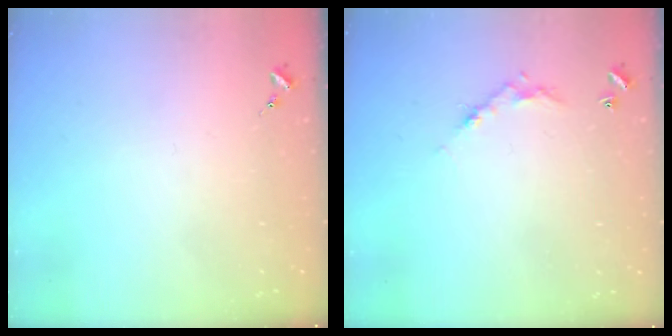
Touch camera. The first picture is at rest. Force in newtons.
{"total": 5.2, "press": 5.2, "slide": 0.3}